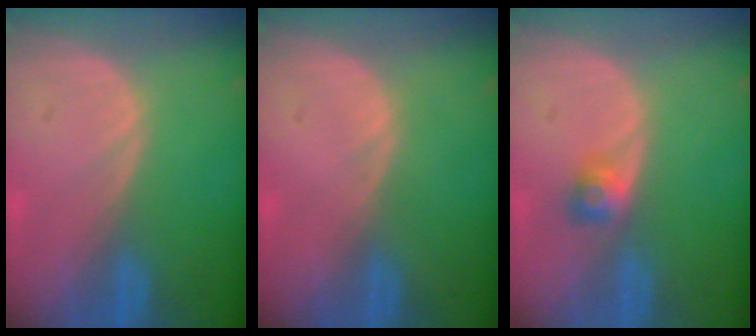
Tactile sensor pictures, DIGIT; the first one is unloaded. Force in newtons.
{"total": 0.0}
{"total": 2.6, "press": 2.3, "slide": 1.1}